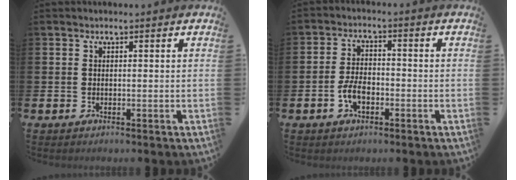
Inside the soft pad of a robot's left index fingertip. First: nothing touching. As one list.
[{"total": 4.0, "force": [-1.5, 2.2, 3.0], "torque": [-0.056, 0.002, -0.030]}]